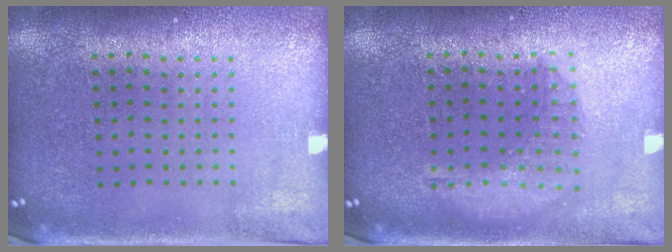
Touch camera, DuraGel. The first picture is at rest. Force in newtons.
{"total": 1.4, "press": 1.4, "slide": 0.4}